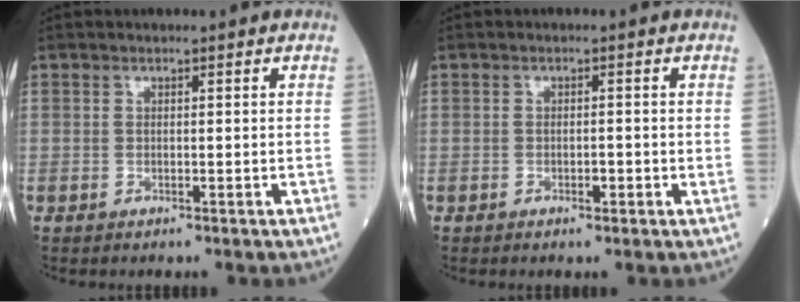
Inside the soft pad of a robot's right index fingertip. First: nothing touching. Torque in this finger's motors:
{"motor_torque": [-0.11, -0.02, -0.01, -0.01]}